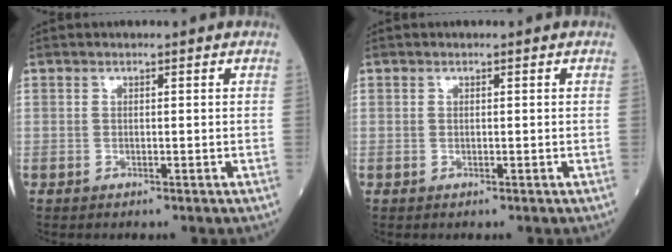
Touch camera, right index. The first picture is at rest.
{"total": 0.0}